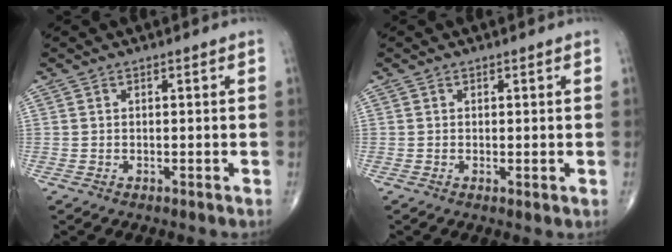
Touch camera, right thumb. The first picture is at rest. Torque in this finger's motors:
{"motor_torque": [-0.40, -0.05, -0.39, -0.19, 0.01]}